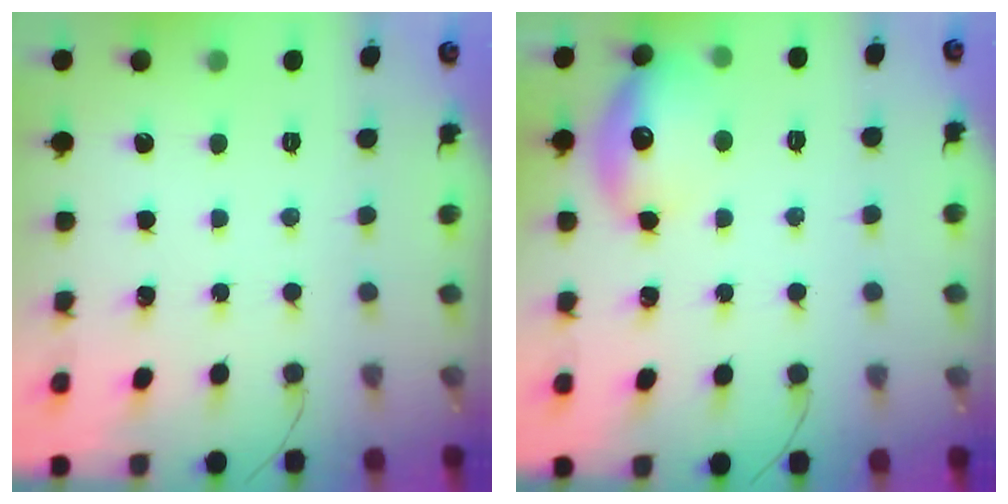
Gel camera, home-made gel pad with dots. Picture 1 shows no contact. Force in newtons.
{"total": 14.0, "press": 13.9, "slide": 1.3}